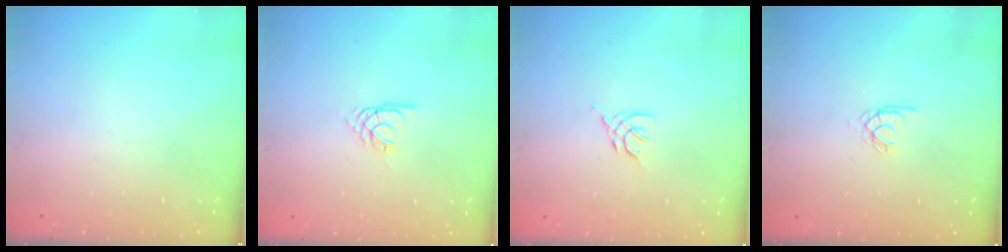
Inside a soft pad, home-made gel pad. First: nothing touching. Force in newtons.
{"total": 1.7, "press": 1.7, "slide": 0.4}
{"total": 2.5, "press": 2.4, "slide": 0.7}
{"total": 2.0, "press": 2.0, "slide": 0.4}